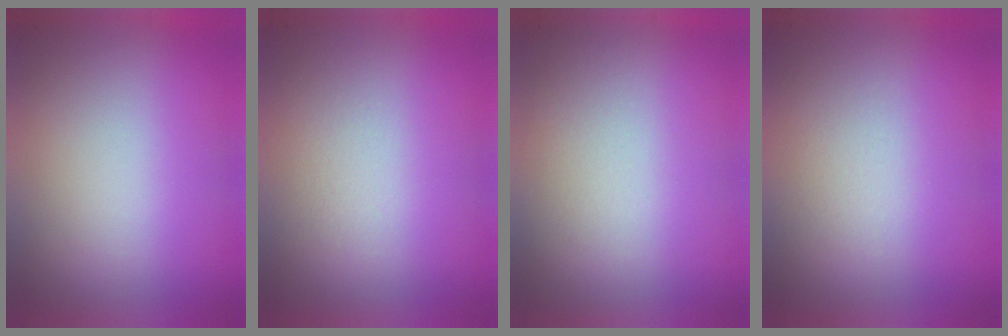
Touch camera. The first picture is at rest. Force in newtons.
{"total": 4.0}
{"total": 1.4}
{"total": 2.5}